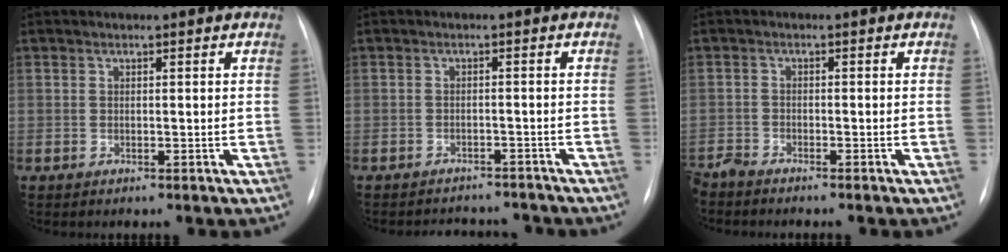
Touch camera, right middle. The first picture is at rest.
{"total": 6.7, "force": [-6.4, 1.9, 0.4], "torque": [-0.002, 0.012, -0.075]}
{"total": 3.0, "force": [-2.9, 0.0, 0.6], "torque": [-0.008, -0.011, -0.054]}